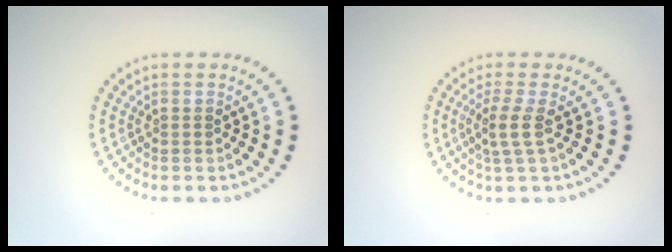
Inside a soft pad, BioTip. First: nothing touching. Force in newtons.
{"total": 2.1, "press": 1.6, "slide": 1.4}